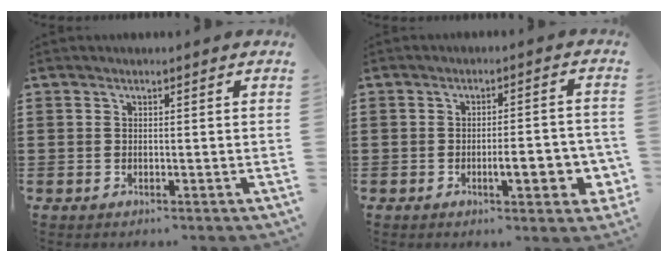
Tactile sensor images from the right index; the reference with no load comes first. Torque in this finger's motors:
{"motor_torque": [0.66, 0.24, 0.37, 0.06]}